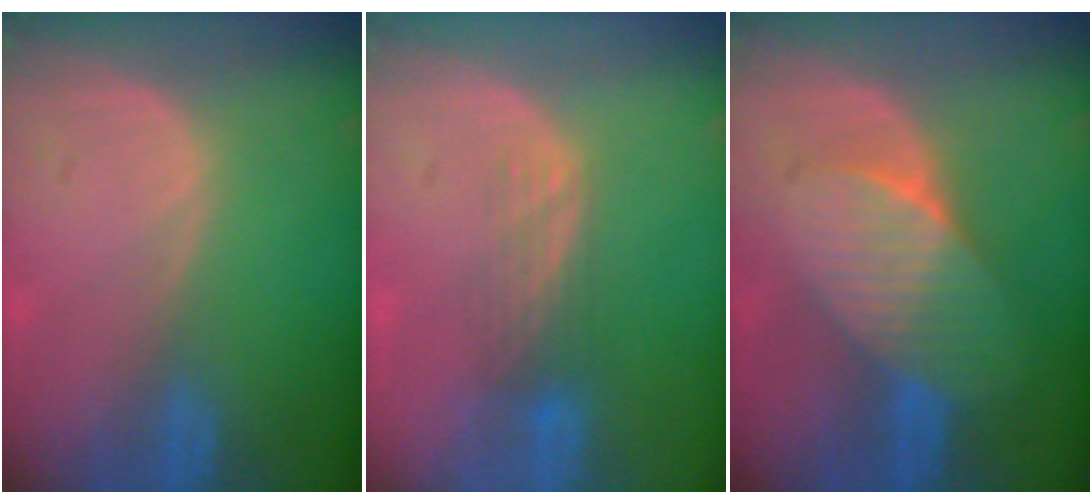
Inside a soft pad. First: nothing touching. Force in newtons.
{"total": 3.6, "press": 3.0, "slide": 2.0}
{"total": 7.5, "press": 6.9, "slide": 2.9}